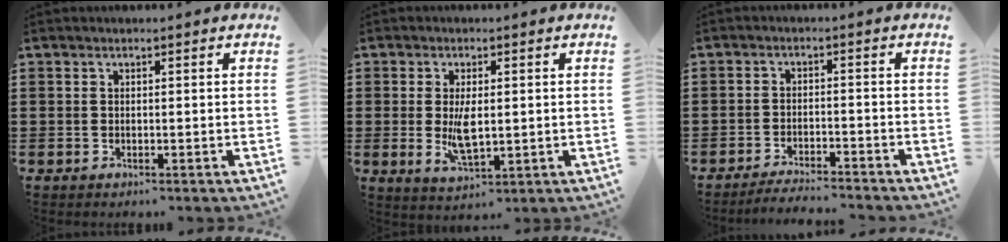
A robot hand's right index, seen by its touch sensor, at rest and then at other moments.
{"total": 5.3, "force": [-0.1, 2.0, 4.9], "torque": [-0.098, -0.007, -0.006]}
{"total": 3.1, "force": [-3.0, -0.6, 0.2], "torque": [-0.002, 0.001, -0.061]}